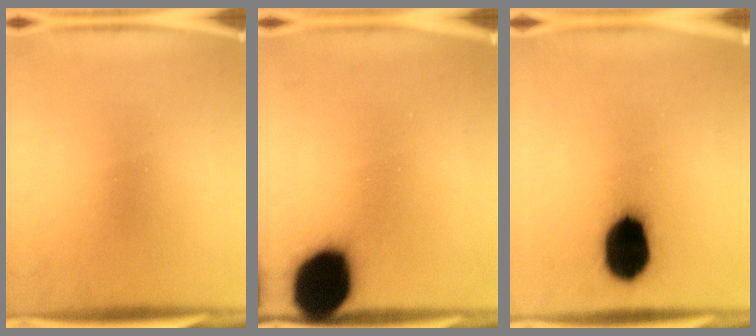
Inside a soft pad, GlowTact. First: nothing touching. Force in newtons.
{"total": 18.8}
{"total": 15.1}